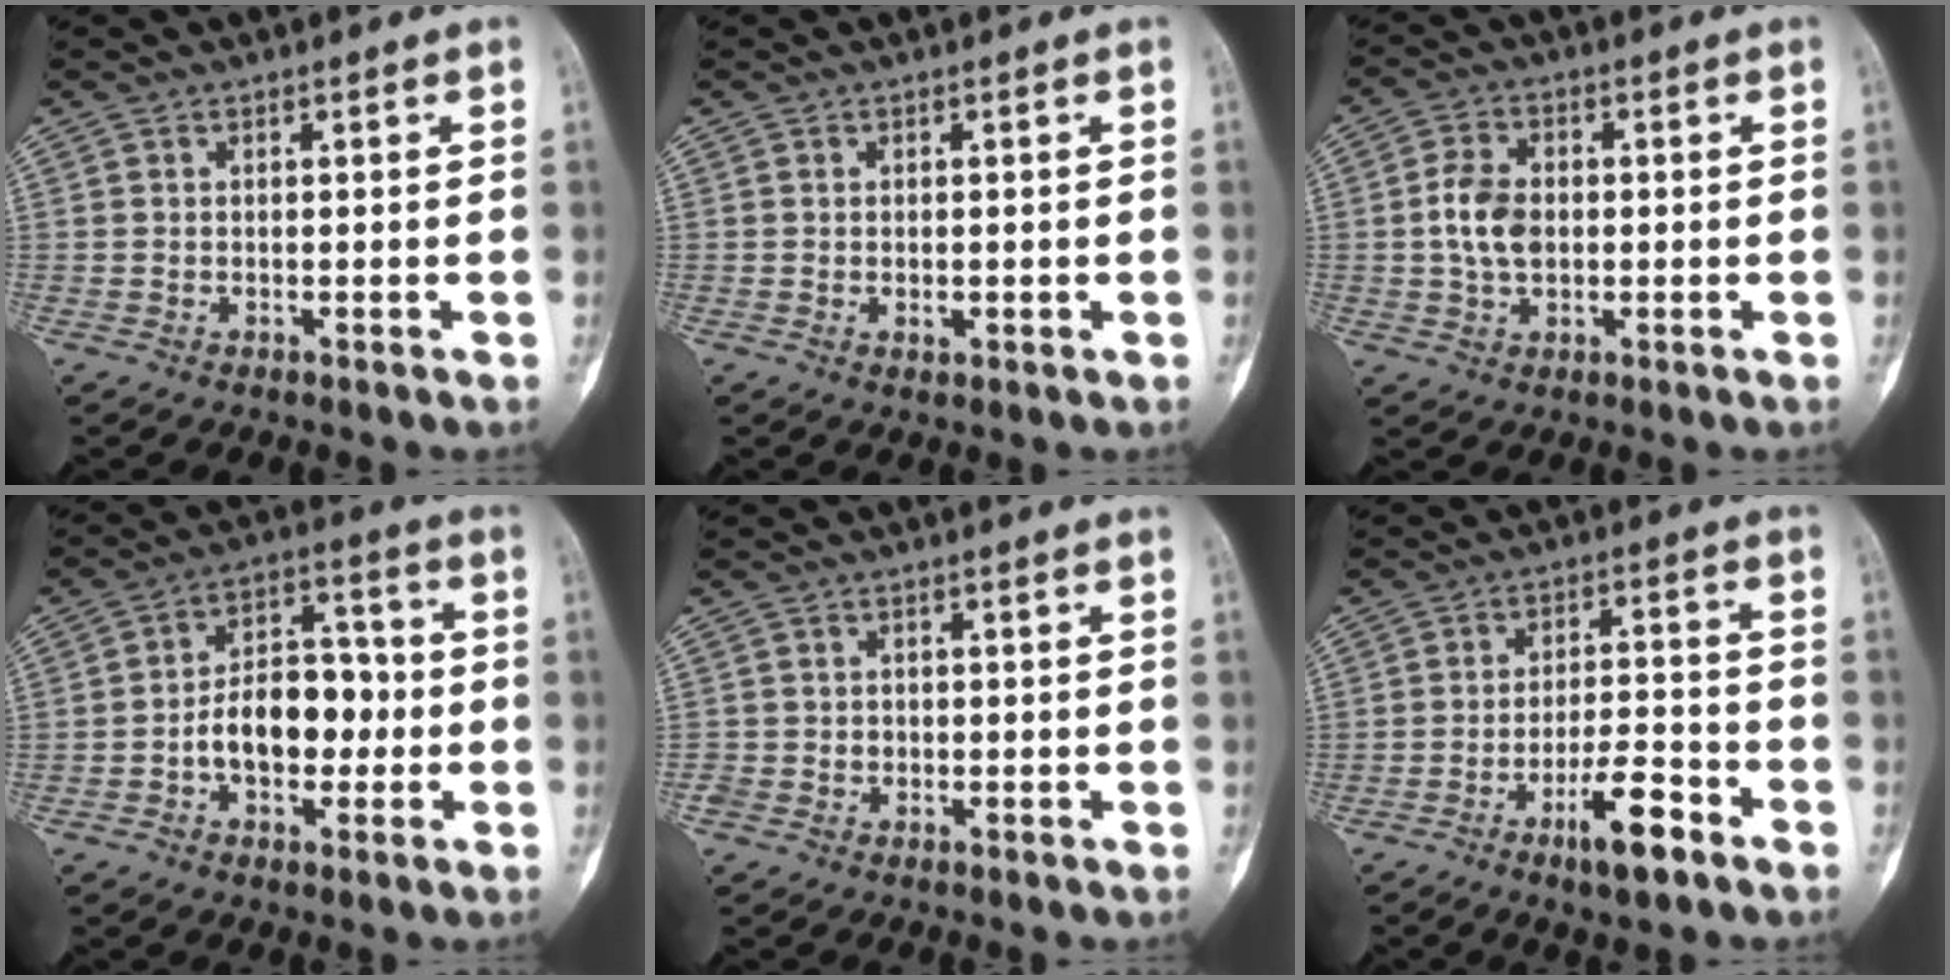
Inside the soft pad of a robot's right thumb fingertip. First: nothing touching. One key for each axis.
{"total": 1.5, "fx": -0.2, "fy": 1.0, "fz": 1.2, "tx": -0.019, "ty": -0.002, "tz": -0.002}
{"total": 7.1, "fx": -0.1, "fy": 4.8, "fz": 5.2, "tx": -0.091, "ty": 0.008, "tz": -0.004}
{"total": 11.8, "fx": -2.2, "fy": 7.5, "fz": 8.8, "tx": -0.110, "ty": 0.042, "tz": -0.042}
{"total": 1.7, "fx": -0.4, "fy": 1.6, "fz": 0.4, "tx": 0.006, "ty": 0.008, "tz": -0.007}
{"total": 9.1, "fx": -5.2, "fy": 2.8, "fz": 7.0, "tx": -0.116, "ty": 0.032, "tz": -0.085}